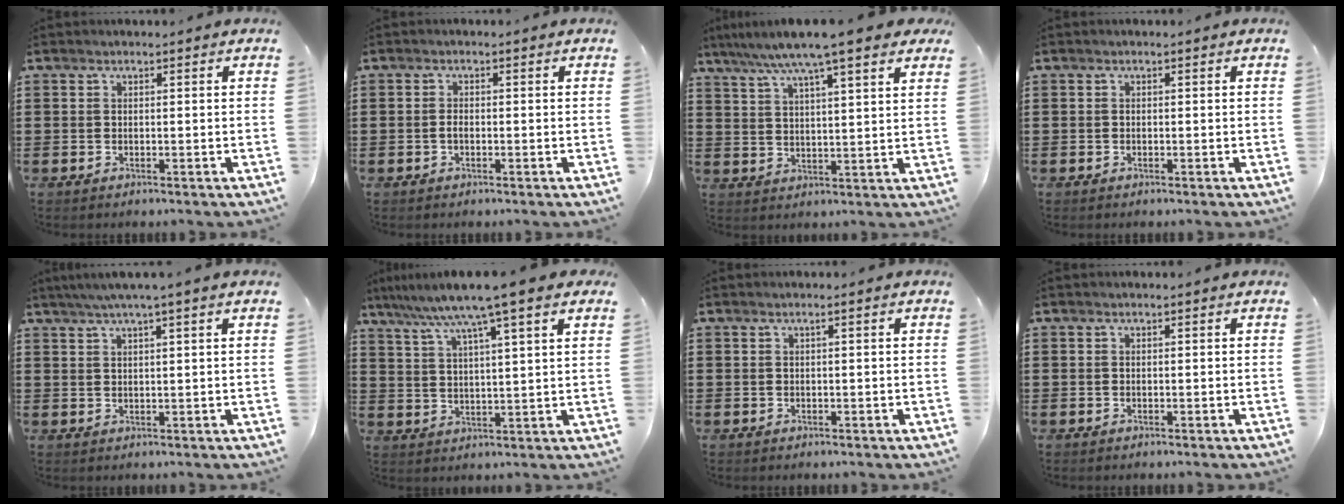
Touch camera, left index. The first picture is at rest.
{"total": 1.2, "force": [-0.4, 0.5, 1.1], "torque": [-0.030, -0.004, -0.009]}
{"total": 8.5, "force": [6.8, 0.3, 5.1], "torque": [-0.120, -0.017, 0.117]}
{"total": 0.0}
{"total": 2.5, "force": [1.6, -0.5, 1.9], "torque": [-0.037, 0.002, 0.028]}
{"total": 8.1, "force": [6.2, -0.3, 5.2], "torque": [-0.122, -0.025, 0.101]}
{"total": 0.7, "force": [-0.1, -0.1, 0.7], "torque": [-0.010, -0.004, -0.002]}
{"total": 0.0}